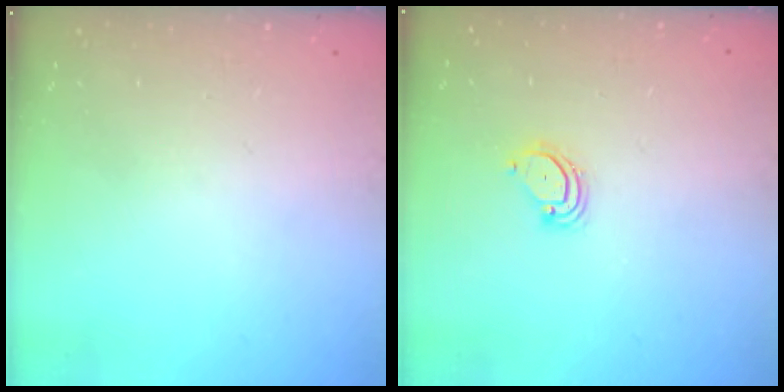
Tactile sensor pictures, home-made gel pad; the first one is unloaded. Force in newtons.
{"total": 3.5, "press": 3.5, "slide": 0.3}